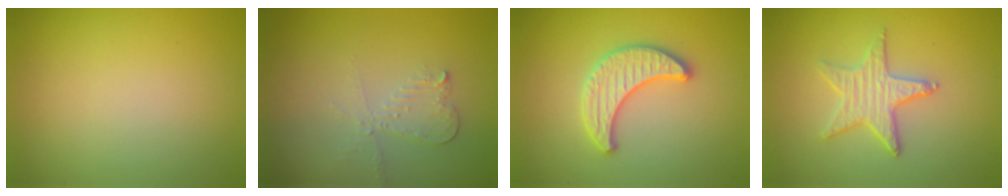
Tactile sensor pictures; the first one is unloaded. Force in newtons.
{"total": 2.1, "press": 2.1, "slide": 0.2}
{"total": 2.7, "press": 2.7, "slide": 0.1}
{"total": 2.8, "press": 2.7, "slide": 0.7}